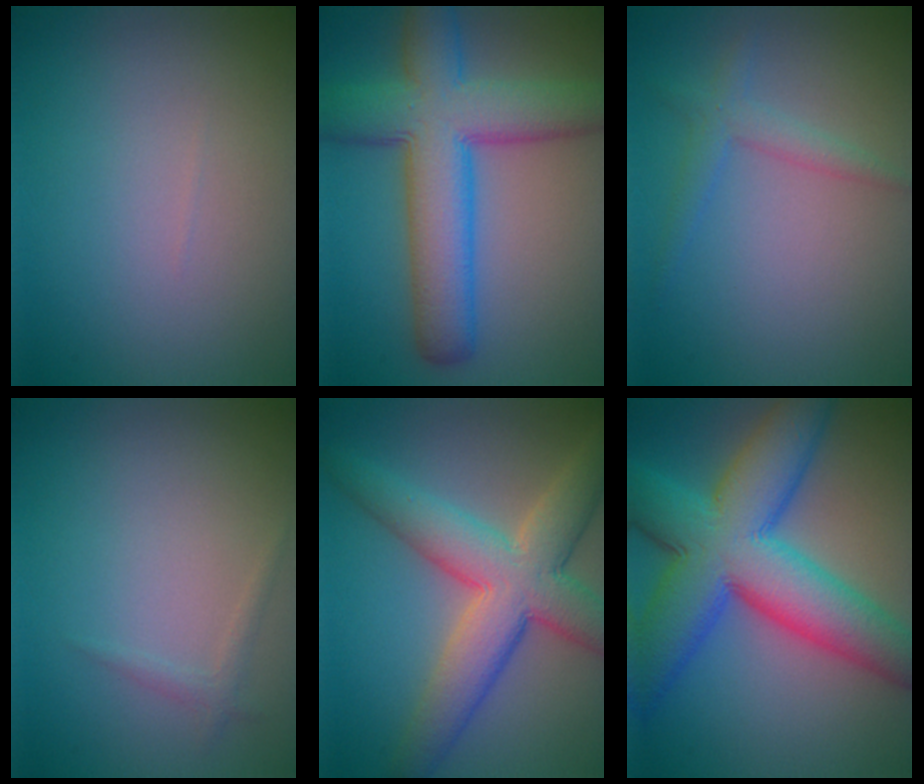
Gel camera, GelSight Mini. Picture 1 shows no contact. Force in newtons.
{"total": 9.7, "press": 9.7, "slide": 0.2}
{"total": 2.0, "press": 2.0, "slide": 0.1}
{"total": 0.9, "press": 0.9, "slide": 0.0}
{"total": 8.6, "press": 8.5, "slide": 0.4}
{"total": 12.6, "press": 12.6, "slide": 0.2}